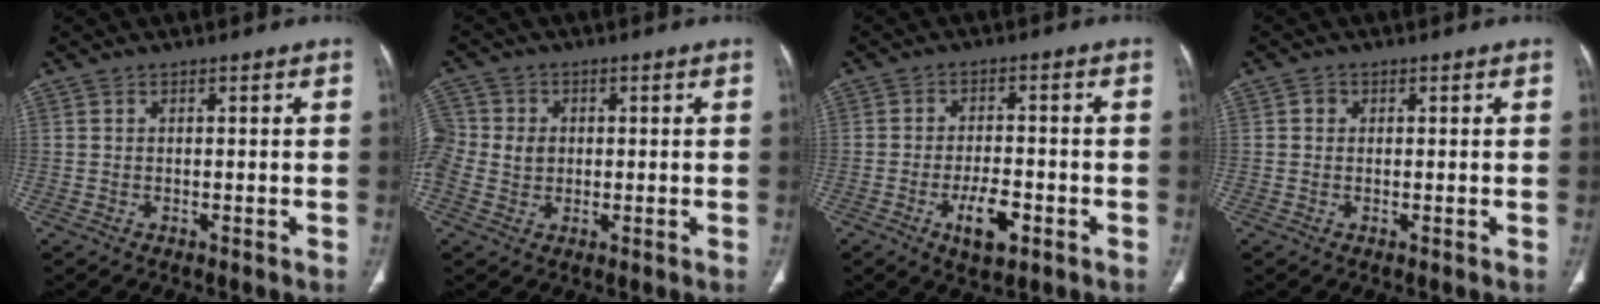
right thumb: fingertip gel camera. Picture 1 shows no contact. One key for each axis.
{"total": 10.1, "fx": 0.5, "fy": 8.7, "fz": 5.0, "tx": -0.123, "ty": 0.021, "tz": 0.012}
{"total": 6.7, "fx": -3.0, "fy": 2.9, "fz": 5.3, "tx": -0.086, "ty": 0.010, "tz": -0.046}
{"total": 1.1, "fx": 0.2, "fy": 1.0, "fz": 0.4, "tx": 0.000, "ty": 0.002, "tz": -0.001}